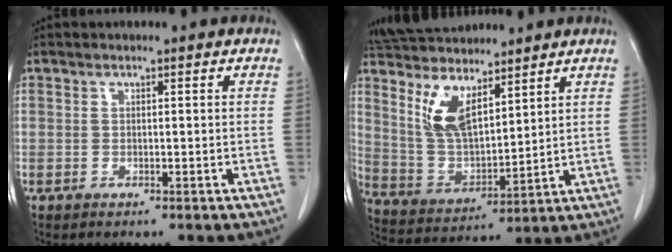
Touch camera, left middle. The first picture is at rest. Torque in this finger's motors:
{"motor_torque": [1.02, -1.12, 0.06, 0.06]}